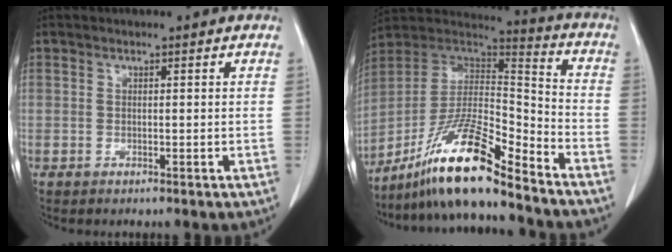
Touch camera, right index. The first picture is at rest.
{"total": 16.8, "force": [-12.6, 1.0, 11.0], "torque": [-0.208, 0.007, -0.228]}